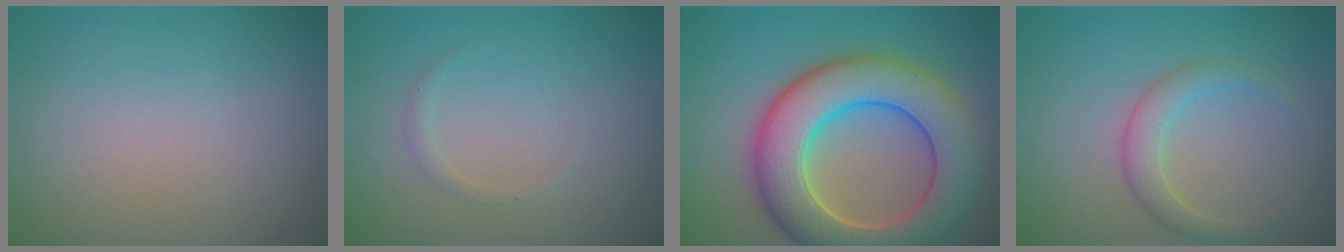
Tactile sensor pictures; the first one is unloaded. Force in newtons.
{"total": 0.6, "press": 0.6, "slide": 0.0}
{"total": 10.3, "press": 10.3, "slide": 0.9}
{"total": 2.3, "press": 2.3, "slide": 0.1}